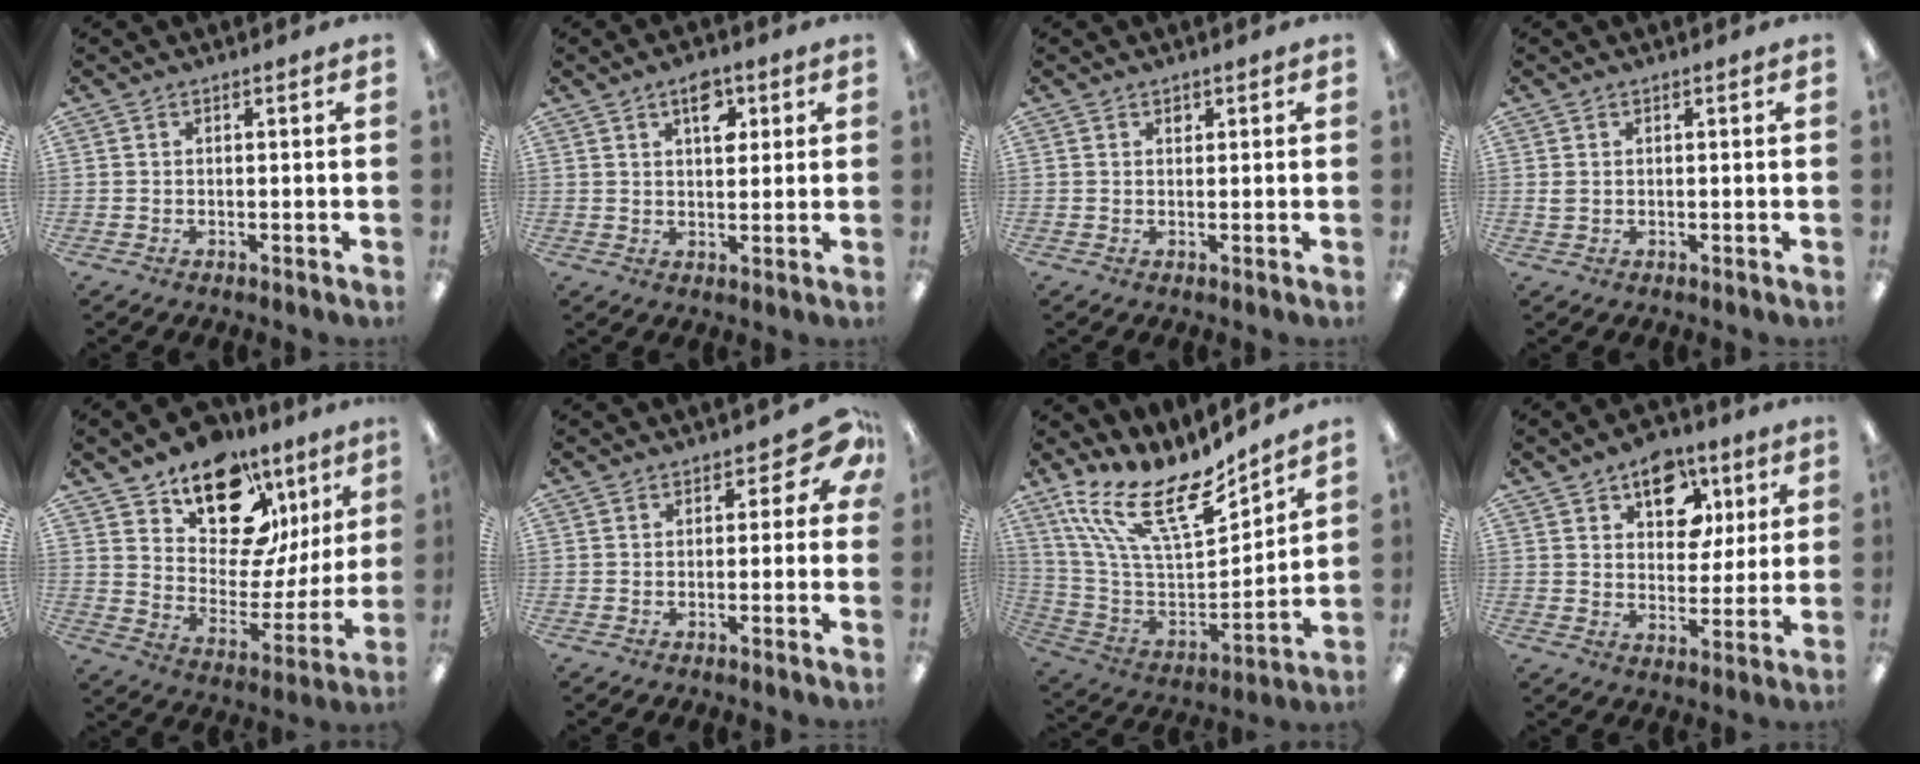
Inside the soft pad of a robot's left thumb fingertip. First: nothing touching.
{"total": 7.1, "force": [3.3, 4.0, 4.8], "torque": [-0.046, -0.013, 0.050]}
{"total": 1.3, "force": [0.9, 0.9, 0.3], "torque": [0.008, -0.004, 0.012]}
{"total": 1.3, "force": [0.4, 1.0, 0.7], "torque": [-0.015, 0.004, 0.007]}
{"total": 17.8, "force": [12.3, 9.9, 8.3], "torque": [-0.126, -0.087, 0.220]}
{"total": 5.3, "force": [1.8, 3.4, 3.6], "torque": [-0.039, -0.010, 0.029]}
{"total": 20.5, "force": [13.9, 7.8, 12.9], "torque": [-0.242, -0.099, 0.246]}
{"total": 12.5, "force": [6.7, 8.7, 6.0], "torque": [-0.072, -0.026, 0.118]}